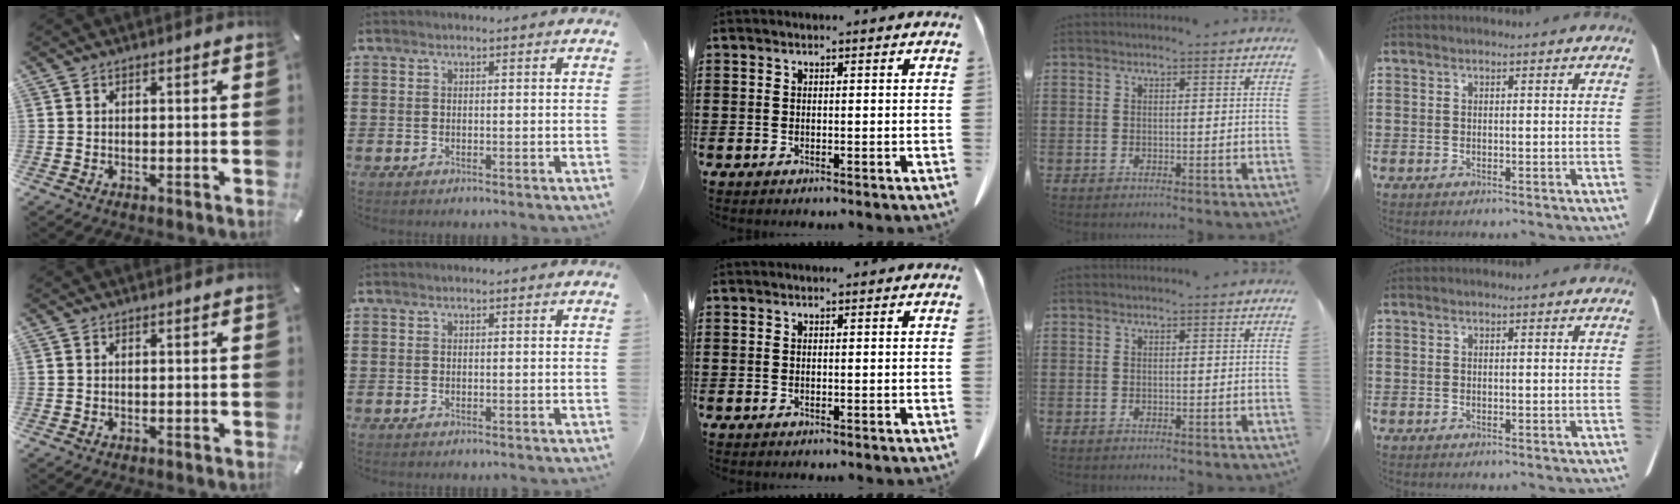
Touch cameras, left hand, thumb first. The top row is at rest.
{}